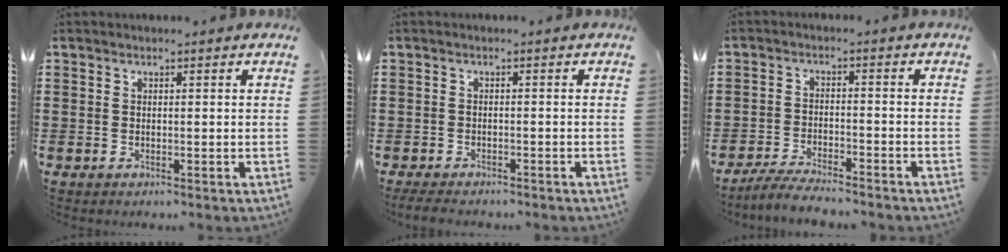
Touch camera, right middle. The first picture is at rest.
{"total": 1.7, "force": [-1.6, 0.4, 0.3], "torque": [-0.010, 0.002, -0.034]}
{"total": 4.1, "force": [-3.9, 0.2, 1.3], "torque": [-0.029, -0.003, -0.080]}